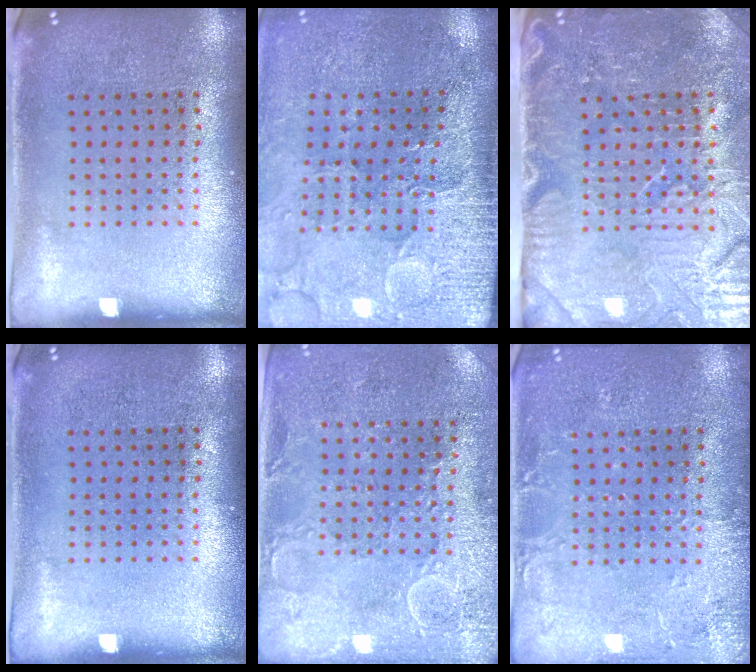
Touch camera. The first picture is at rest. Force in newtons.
{"total": 3.5, "press": 3.4, "slide": 0.7}
{"total": 5.0, "press": 4.5, "slide": 2.2}
{"total": 0.0}
{"total": 2.7, "press": 2.6, "slide": 0.7}
{"total": 2.9, "press": 2.9, "slide": 0.4}